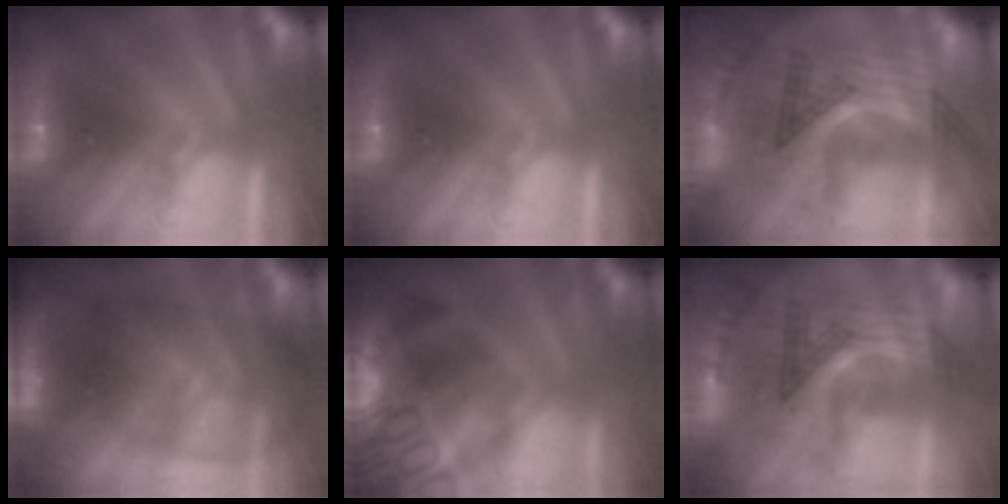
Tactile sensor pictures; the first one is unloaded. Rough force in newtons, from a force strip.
{"total": 0.0}
{"total": 2.8}
{"total": 11.3}
{"total": 7.5}
{"total": 2.9}